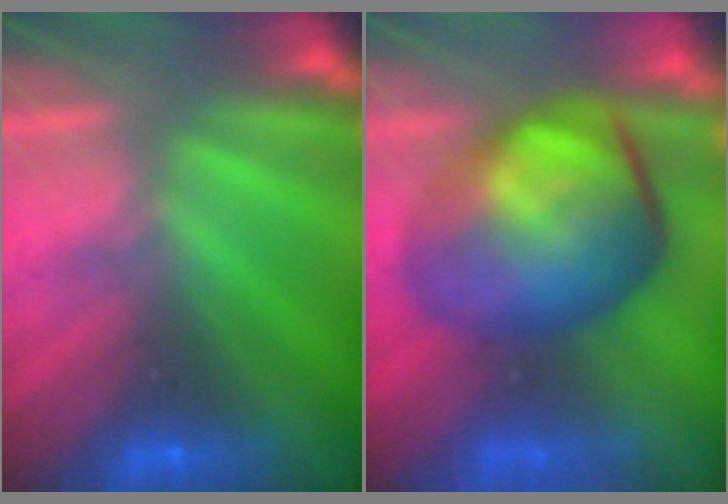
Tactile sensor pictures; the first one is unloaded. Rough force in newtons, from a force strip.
{"total": 7.6}